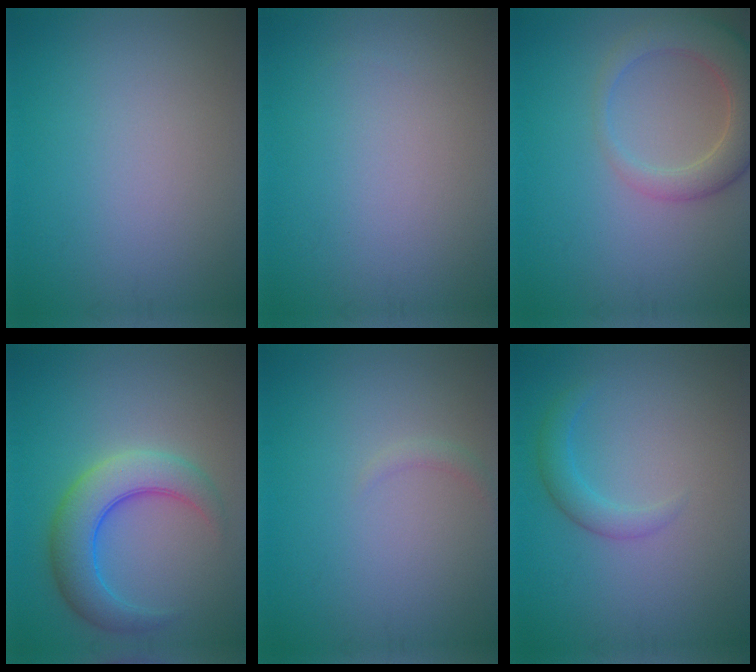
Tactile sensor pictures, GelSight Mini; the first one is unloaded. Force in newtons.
{"total": 0.0}
{"total": 5.2, "press": 5.2, "slide": 0.4}
{"total": 5.8, "press": 5.8, "slide": 0.3}
{"total": 0.8, "press": 0.8, "slide": 0.0}
{"total": 2.0, "press": 2.0, "slide": 0.2}